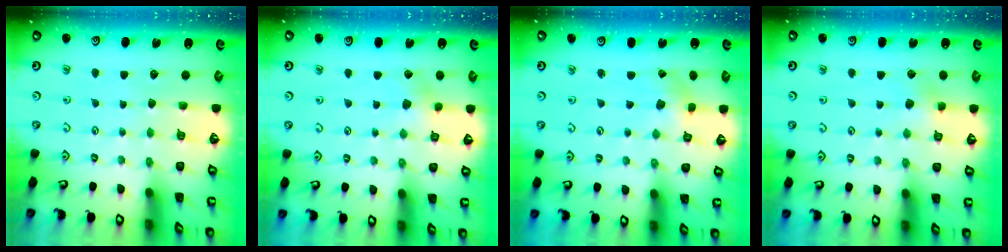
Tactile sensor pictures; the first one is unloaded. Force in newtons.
{"total": 2.9, "press": 2.9, "slide": 0.3}
{"total": 1.5, "press": 1.5, "slide": 0.3}
{"total": 3.8, "press": 3.8, "slide": 0.5}